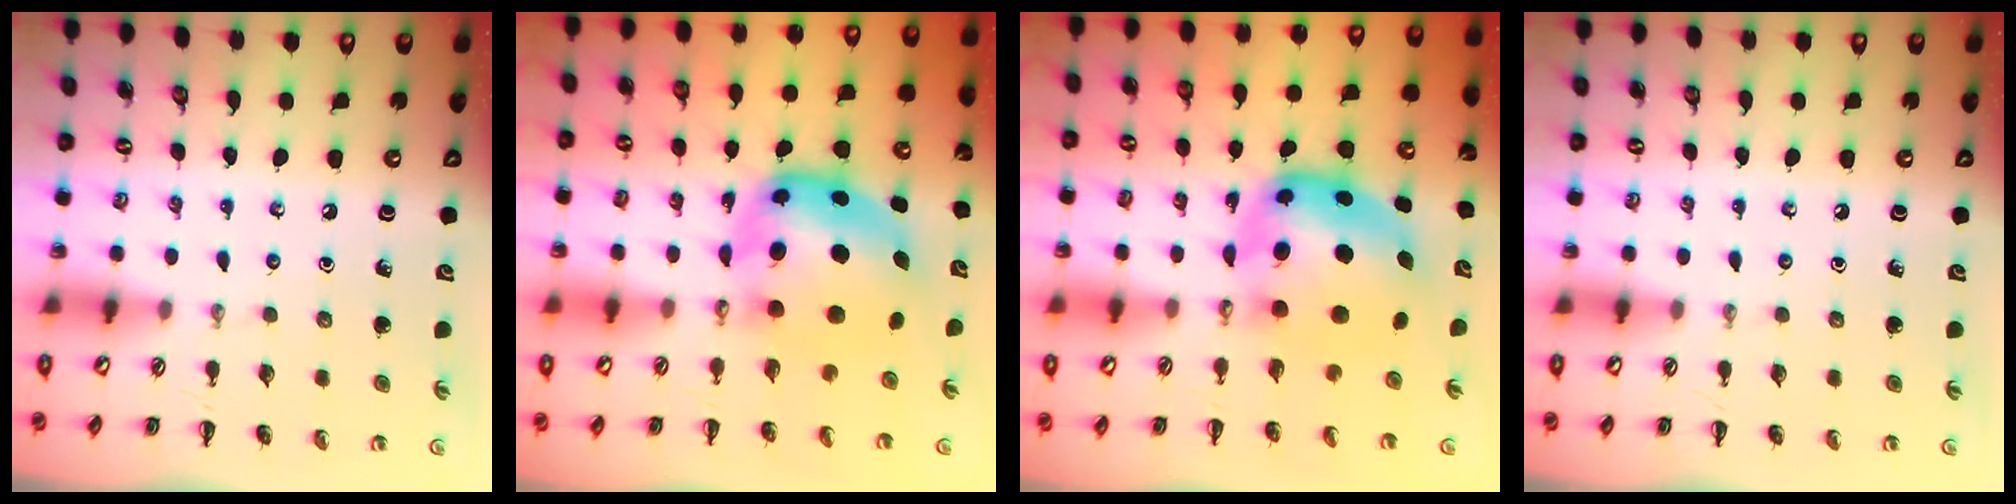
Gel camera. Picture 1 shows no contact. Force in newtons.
{"total": 8.9, "press": 8.6, "slide": 2.2}
{"total": 8.9, "press": 8.6, "slide": 2.2}
{"total": 0.0}